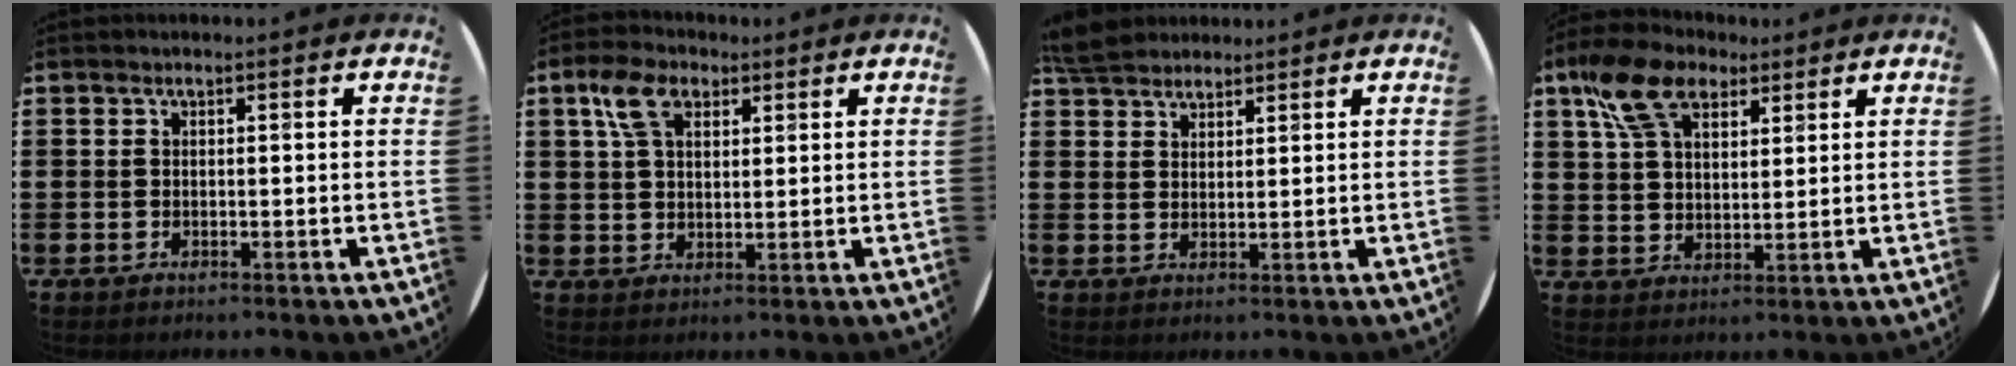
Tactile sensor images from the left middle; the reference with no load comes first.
{"total": 5.6, "force": [3.3, 3.3, 3.2], "torque": [-0.075, 0.013, 0.060]}
{"total": 4.4, "force": [4.0, 1.4, 1.2], "torque": [-0.025, -0.004, 0.077]}
{"total": 9.2, "force": [5.8, 5.2, 4.9], "torque": [-0.109, 0.004, 0.108]}